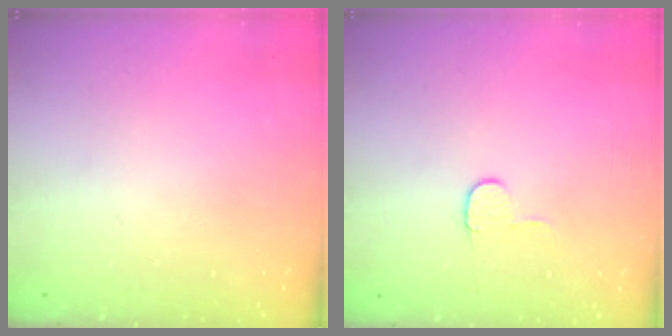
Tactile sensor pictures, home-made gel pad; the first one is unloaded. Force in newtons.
{"total": 4.7, "press": 4.7, "slide": 0.5}